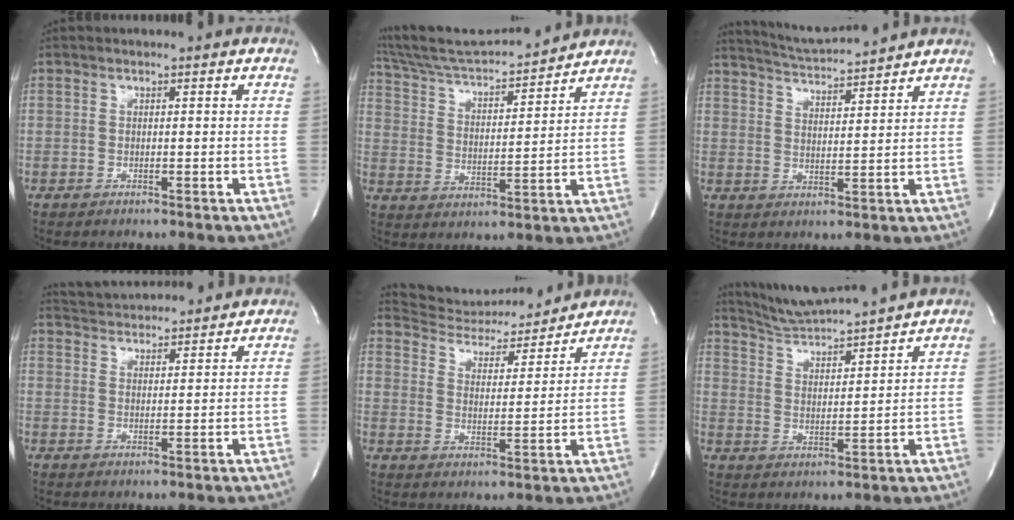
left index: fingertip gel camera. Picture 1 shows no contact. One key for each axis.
{"total": 16.1, "fx": 15.0, "fy": 1.0, "fz": 5.7, "tx": -0.101, "ty": 0.010, "tz": 0.243}
{"total": 8.1, "fx": 7.8, "fy": -0.8, "fz": 2.2, "tx": -0.049, "ty": 0.007, "tz": 0.130}
{"total": 10.0, "fx": 9.6, "fy": 1.4, "fz": 2.3, "tx": -0.042, "ty": 0.019, "tz": 0.138}
{"total": 12.4, "fx": 12.0, "fy": 2.0, "fz": 2.2, "tx": -0.031, "ty": -0.008, "tz": 0.180}
{"total": 10.1, "fx": 9.6, "fy": -1.0, "fz": 3.0, "tx": -0.060, "ty": 0.004, "tz": 0.165}